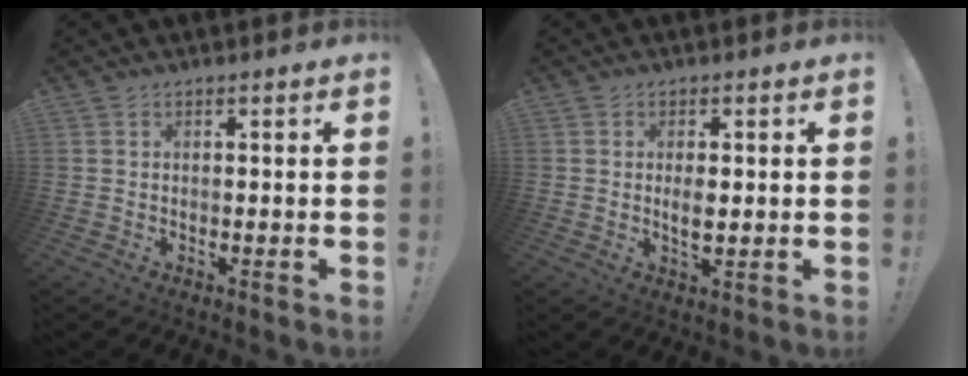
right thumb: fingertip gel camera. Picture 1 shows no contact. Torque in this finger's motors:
{"motor_torque": [-0.10, 0.34, 0.13, 0.29, 0.07]}